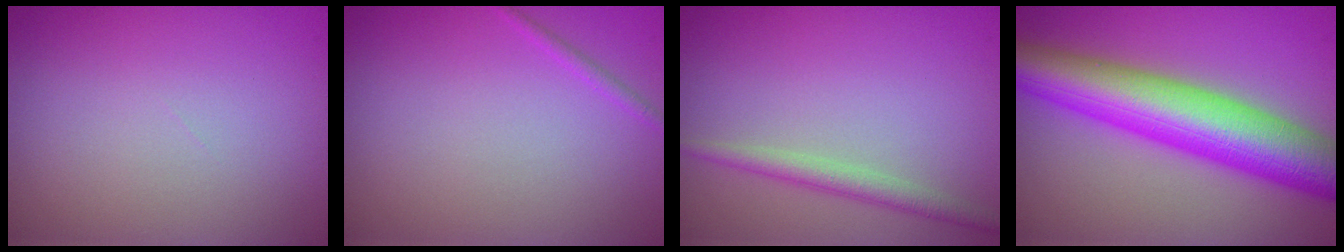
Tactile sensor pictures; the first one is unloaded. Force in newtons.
{"total": 0.6, "press": 0.6, "slide": 0.1}
{"total": 2.1, "press": 2.1, "slide": 0.1}
{"total": 10.4, "press": 10.4, "slide": 0.2}